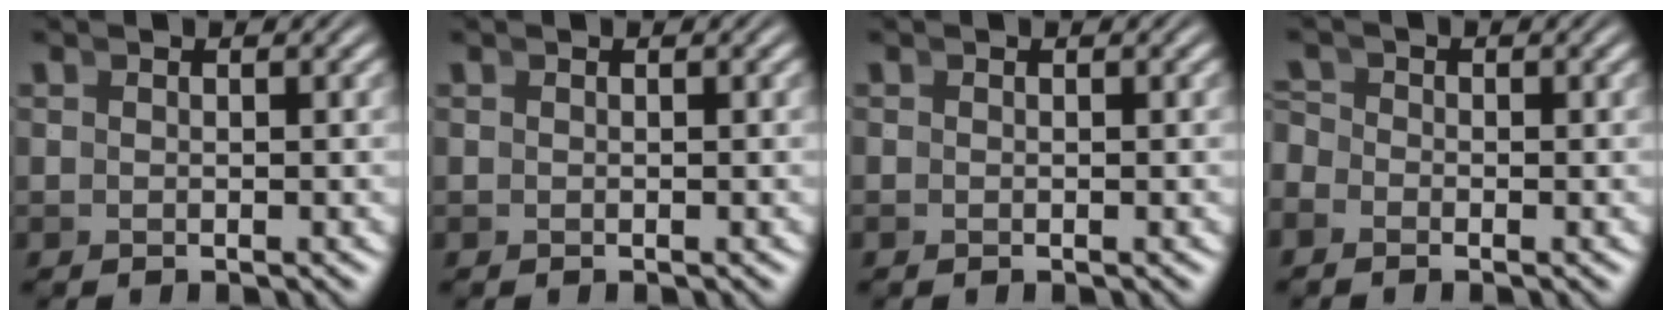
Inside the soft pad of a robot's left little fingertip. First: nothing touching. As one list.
[{"total": 0.0}, {"total": 0.0}, {"total": 1.5, "force": [-1.0, 1.0, 0.4], "torque": [-0.003, -0.008, -0.020]}]